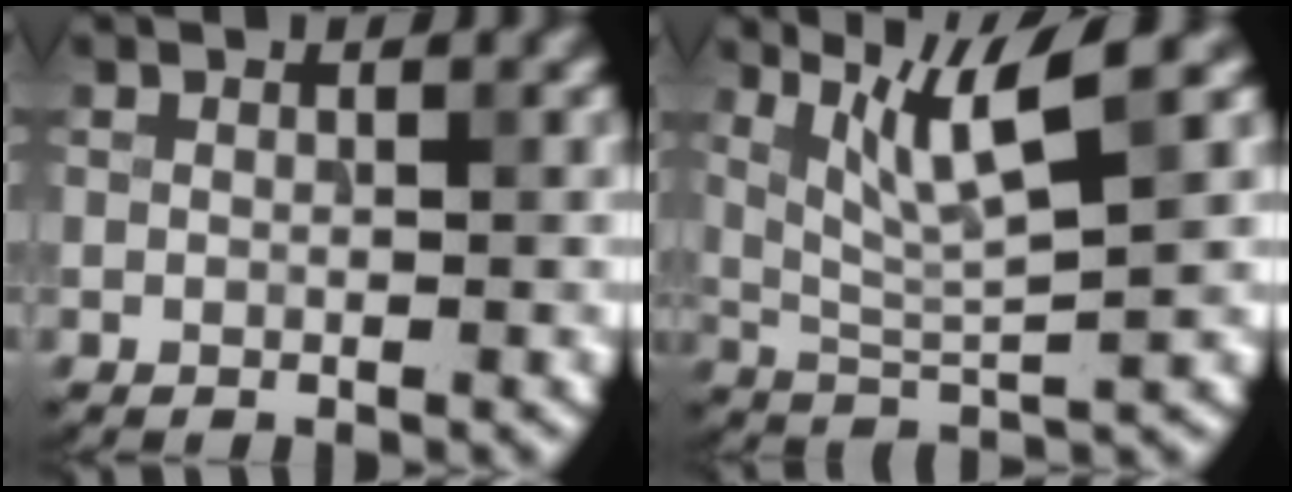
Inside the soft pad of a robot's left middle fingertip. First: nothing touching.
{"total": 5.8, "force": [2.9, 0.9, 5.0], "torque": [-0.098, 0.002, 0.062]}